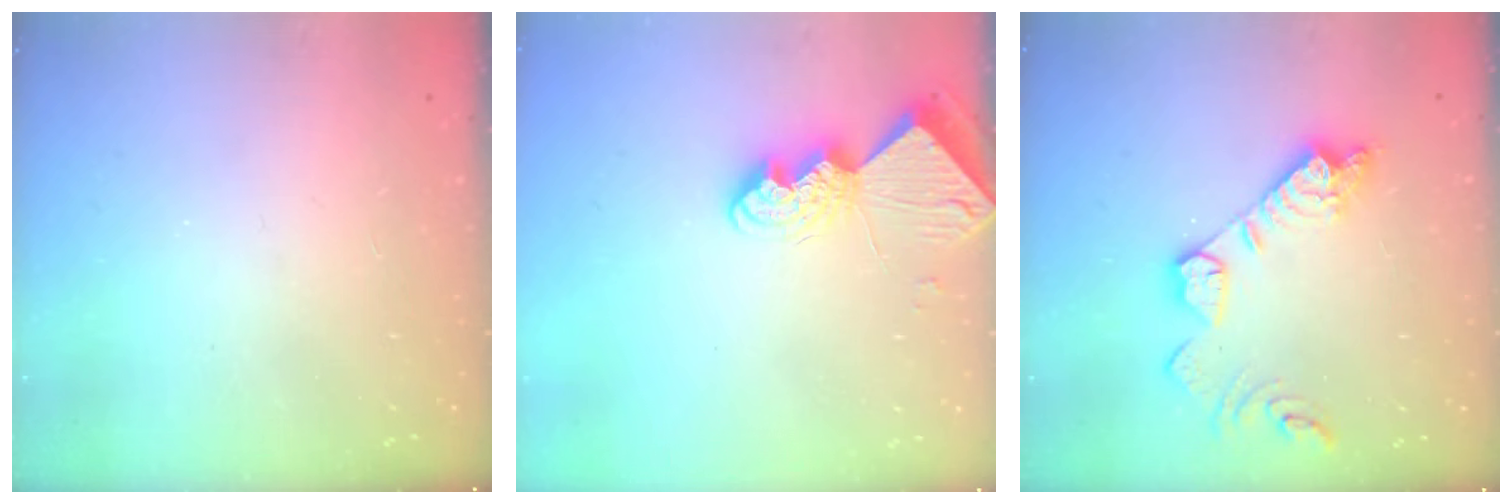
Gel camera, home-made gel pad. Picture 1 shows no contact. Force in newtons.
{"total": 10.0, "press": 9.9, "slide": 0.9}
{"total": 16.9, "press": 16.9, "slide": 1.2}